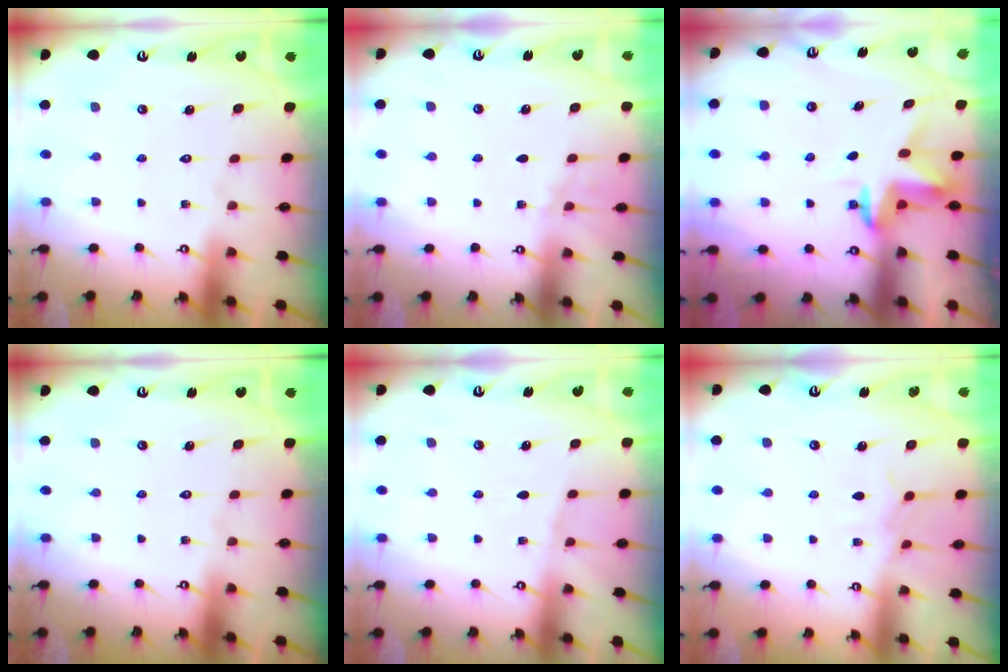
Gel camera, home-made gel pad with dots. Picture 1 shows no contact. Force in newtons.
{"total": 2.2, "press": 1.4, "slide": 1.7}
{"total": 3.5, "press": 3.5, "slide": 0.2}
{"total": 0.0}
{"total": 3.0, "press": 2.9, "slide": 0.4}
{"total": 6.0, "press": 5.9, "slide": 0.7}